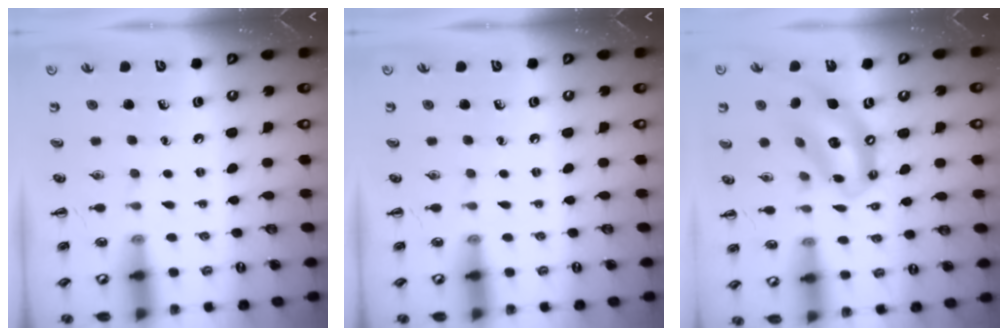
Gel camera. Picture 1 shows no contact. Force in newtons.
{"total": 0.0}
{"total": 13.9, "press": 13.4, "slide": 3.8}